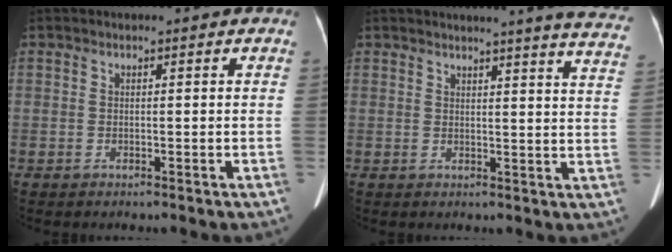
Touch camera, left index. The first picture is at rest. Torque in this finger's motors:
{"motor_torque": [0.21, -0.67, 0.04, 0.02]}